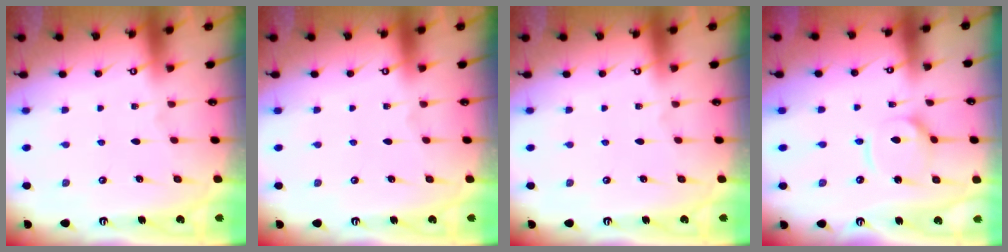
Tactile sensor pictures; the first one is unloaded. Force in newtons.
{"total": 0.0}
{"total": 0.0}
{"total": 8.2, "press": 8.2, "slide": 0.9}